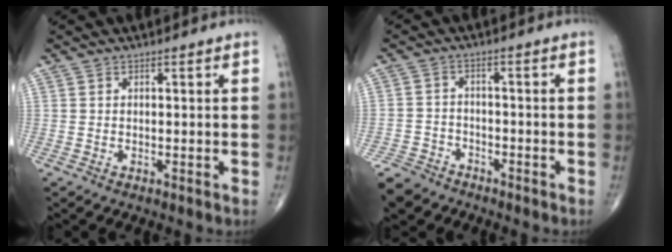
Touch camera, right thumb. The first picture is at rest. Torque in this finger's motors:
{"motor_torque": [1.62, 0.35, -0.06, -0.51, 0.04]}